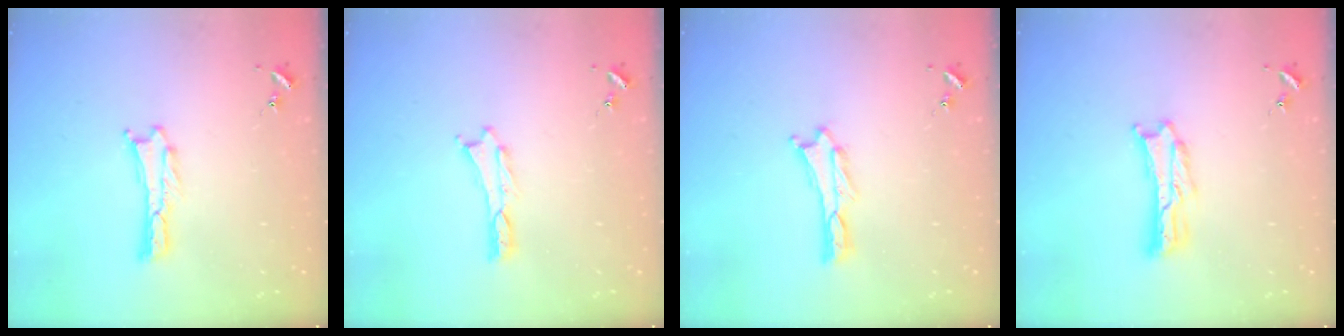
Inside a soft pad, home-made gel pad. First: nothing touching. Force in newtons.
{"total": 0.0}
{"total": 0.5, "press": 0.5, "slide": 0.2}
{"total": 1.6, "press": 1.6, "slide": 0.3}